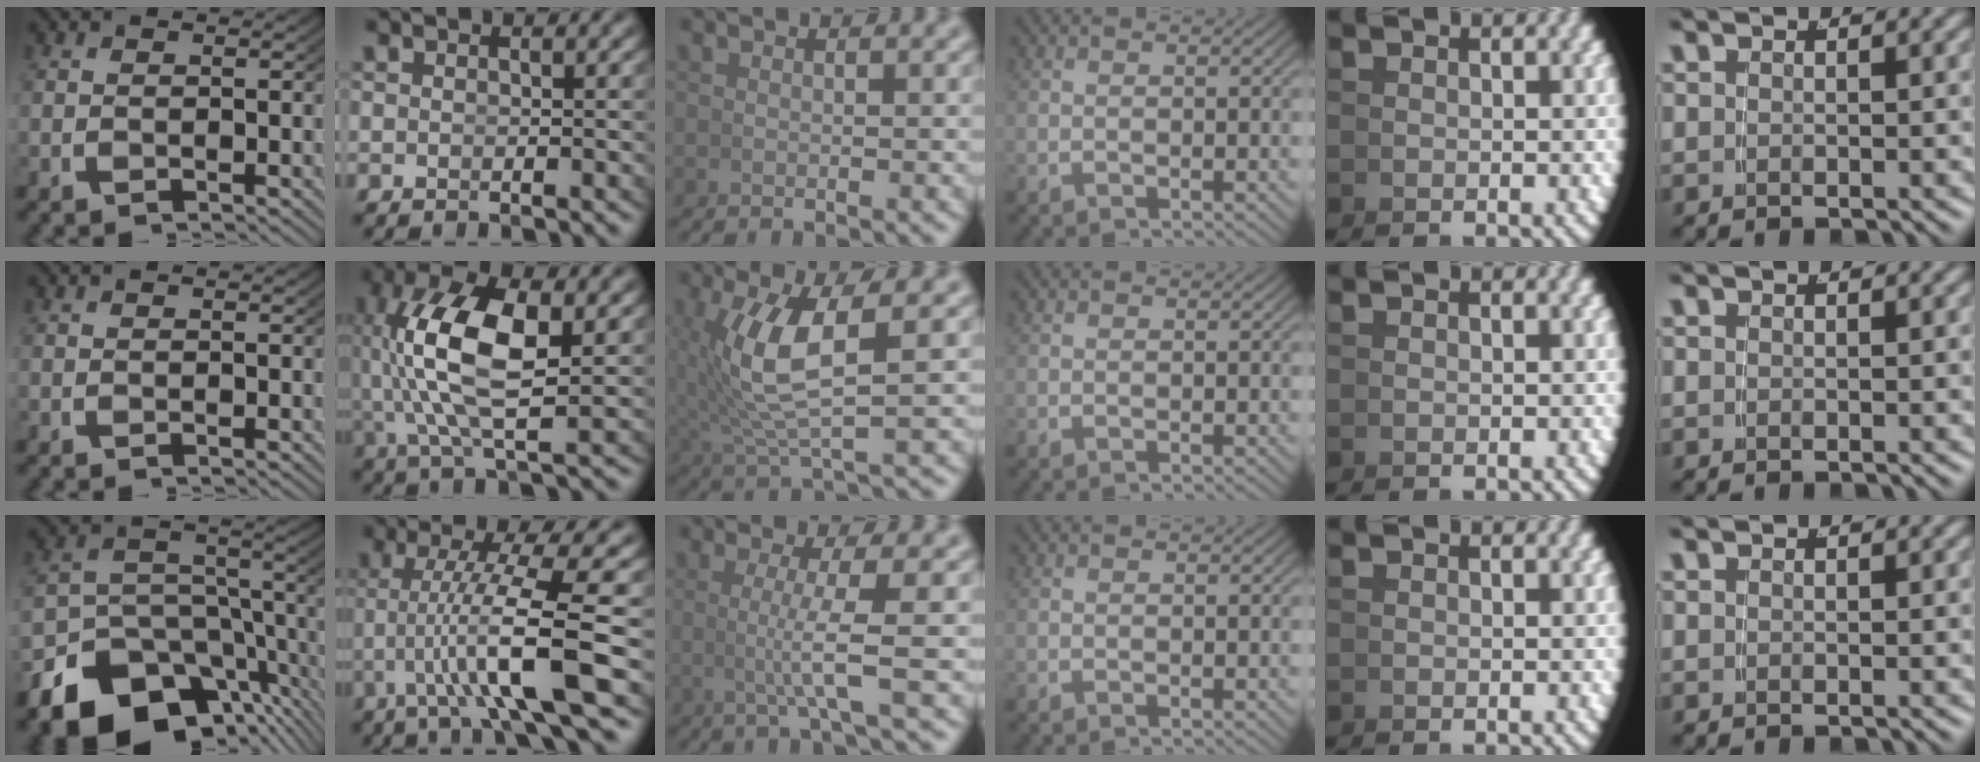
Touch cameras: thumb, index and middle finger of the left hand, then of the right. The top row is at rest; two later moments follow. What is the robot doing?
{"motion": "grasp_and_lifting", "object": "whiteboard"}